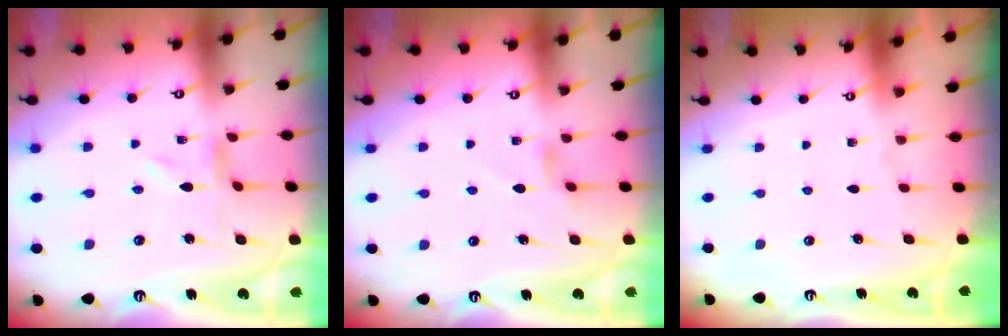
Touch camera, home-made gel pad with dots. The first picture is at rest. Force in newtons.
{"total": 2.4, "press": 2.3, "slide": 0.4}
{"total": 0.0}